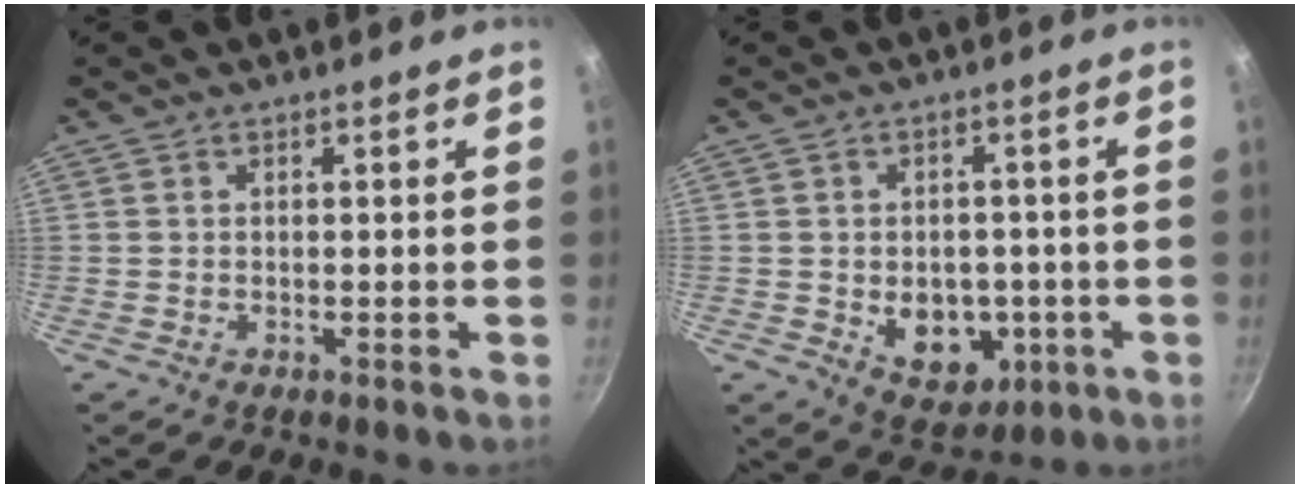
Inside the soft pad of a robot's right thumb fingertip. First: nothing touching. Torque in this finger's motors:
{"motor_torque": [-0.22, 0.51, 0.49, 0.64, 0.12]}